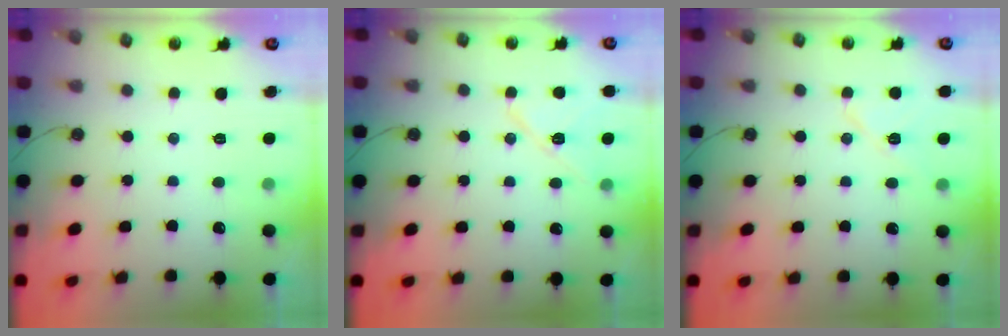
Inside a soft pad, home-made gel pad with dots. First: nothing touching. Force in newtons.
{"total": 11.1, "press": 11.0, "slide": 1.7}
{"total": 8.2, "press": 8.2, "slide": 0.9}